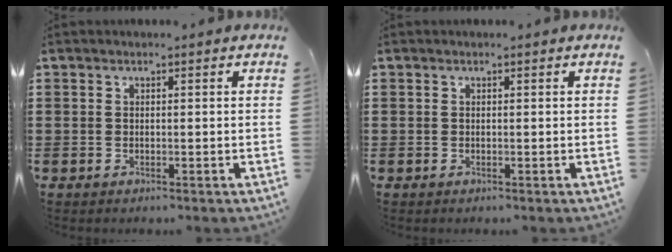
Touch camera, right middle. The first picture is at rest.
{"total": 0.0}